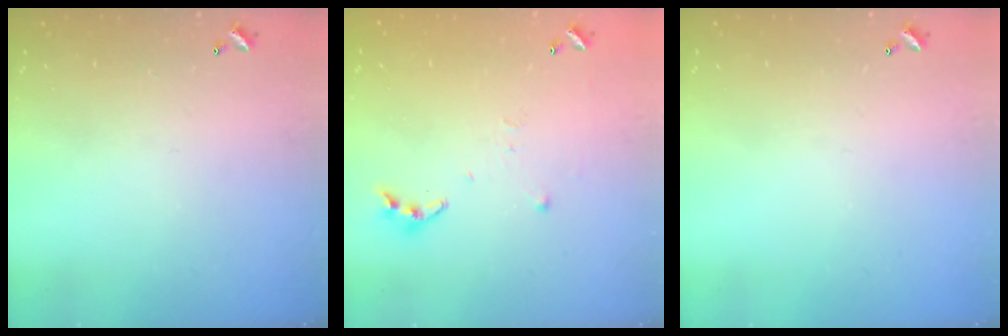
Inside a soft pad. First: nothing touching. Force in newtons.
{"total": 3.8, "press": 3.8, "slide": 0.4}
{"total": 0.0}